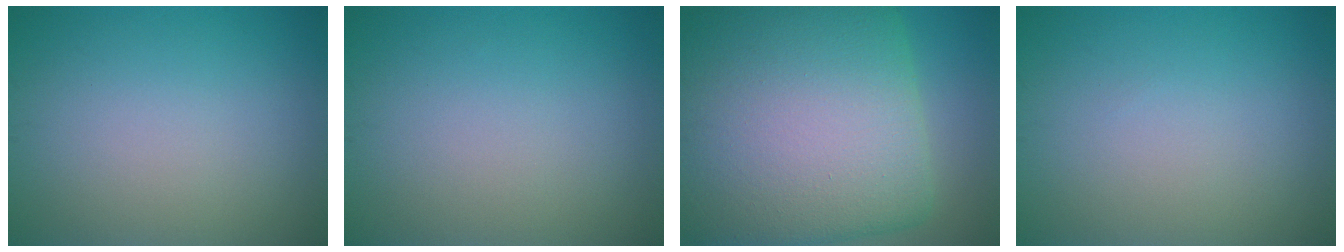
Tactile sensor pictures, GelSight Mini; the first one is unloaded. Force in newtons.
{"total": 0.0}
{"total": 20.0, "press": 20.0, "slide": 0.8}
{"total": 0.0}